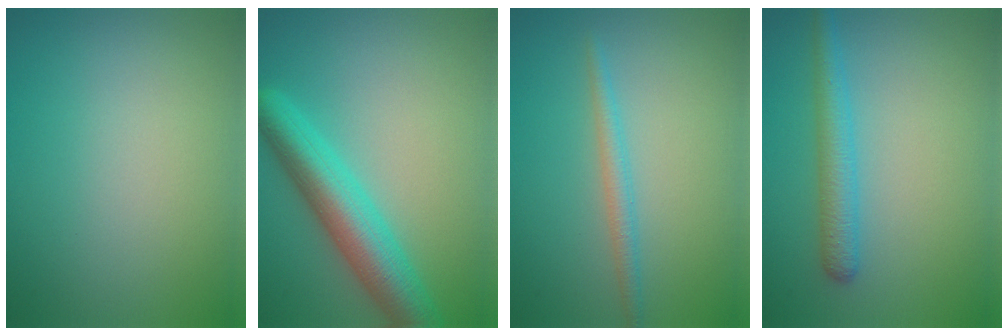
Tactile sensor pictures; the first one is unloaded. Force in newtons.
{"total": 6.5, "press": 6.5, "slide": 0.3}
{"total": 1.8, "press": 1.8, "slide": 0.1}
{"total": 3.0, "press": 3.0, "slide": 0.2}